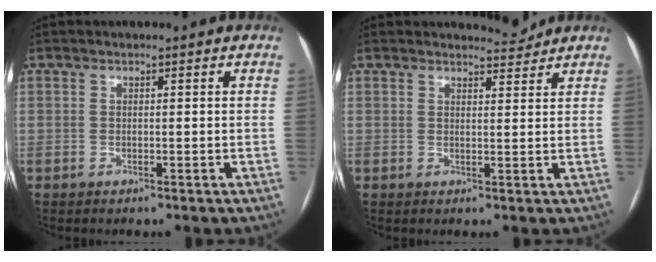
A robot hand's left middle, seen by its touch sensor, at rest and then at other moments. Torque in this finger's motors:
{"motor_torque": [0.00, 0.00, -0.04, -0.01]}